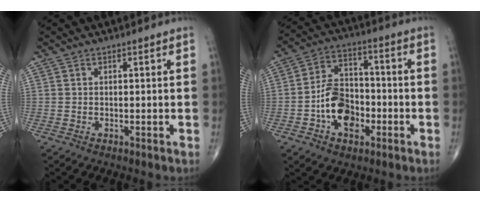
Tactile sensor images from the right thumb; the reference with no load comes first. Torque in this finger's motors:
{"motor_torque": [1.85, 1.54, 1.16, -0.21, 0.10]}